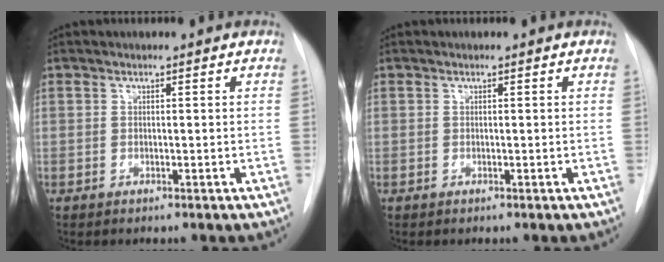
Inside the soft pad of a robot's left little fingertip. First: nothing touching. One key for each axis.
{"total": 0.0}